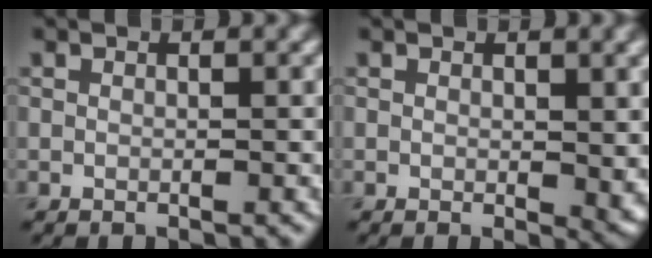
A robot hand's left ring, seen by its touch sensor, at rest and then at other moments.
{"total": 2.4, "force": [0.4, 0.9, 2.2], "torque": [-0.022, -0.008, 0.009]}